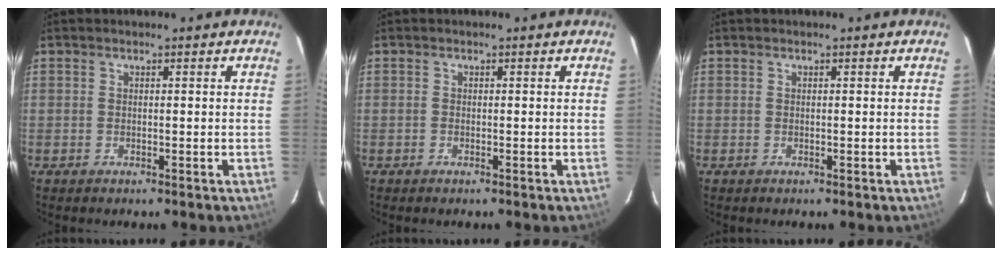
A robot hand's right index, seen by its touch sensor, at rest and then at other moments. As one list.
[{"total": 0.0}, {"total": 0.0}]